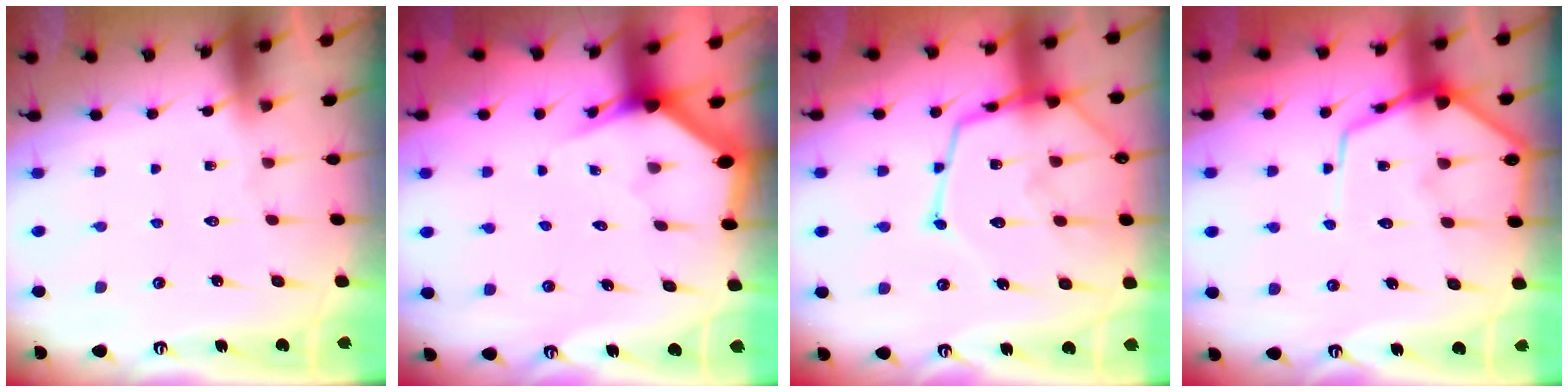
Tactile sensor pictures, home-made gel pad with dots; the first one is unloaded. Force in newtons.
{"total": 2.7, "press": 2.7, "slide": 0.1}
{"total": 19.8, "press": 19.7, "slide": 1.9}
{"total": 11.0, "press": 10.9, "slide": 1.0}